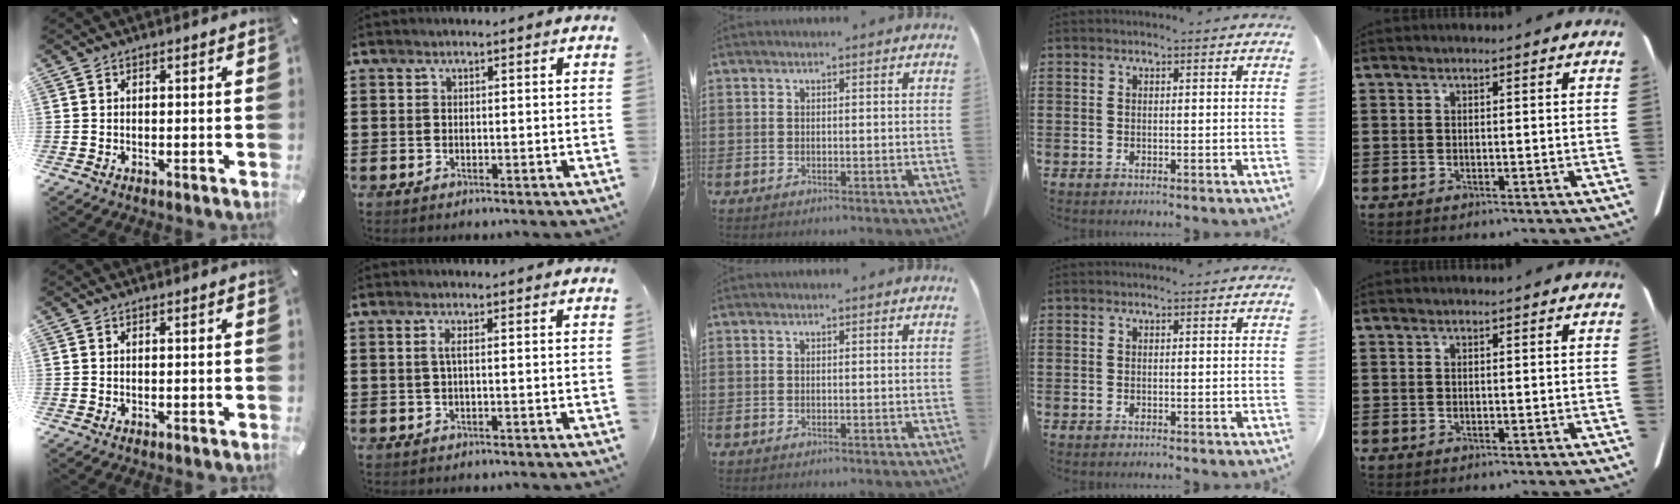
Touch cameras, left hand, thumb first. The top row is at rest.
{"index": {"total": 1.4, "force": [0.0, 0.1, 1.4], "torque": [-0.028, -0.001, -0.002]}}